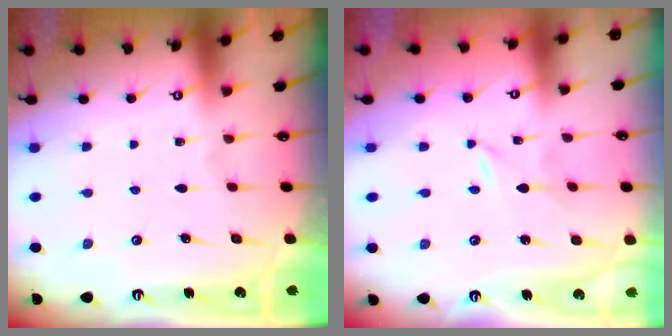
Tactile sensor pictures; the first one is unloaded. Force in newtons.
{"total": 0.0}